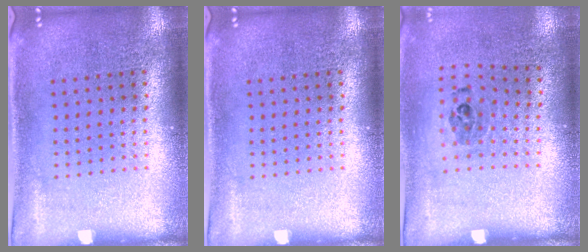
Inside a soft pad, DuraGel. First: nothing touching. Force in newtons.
{"total": 0.0}
{"total": 1.1, "press": 0.7, "slide": 0.8}